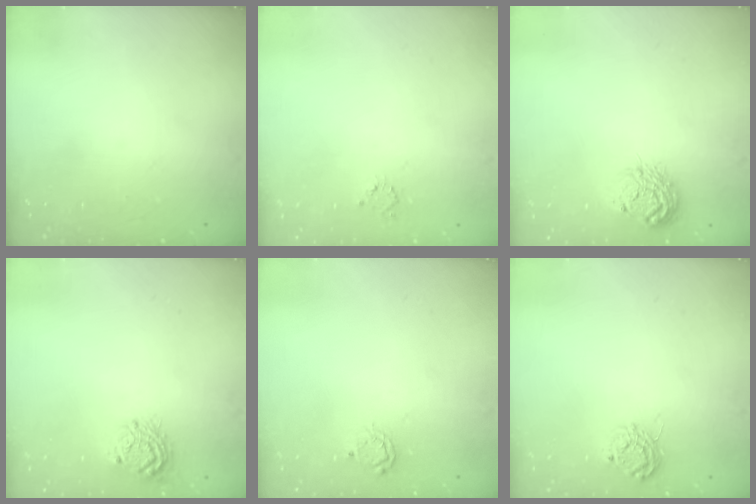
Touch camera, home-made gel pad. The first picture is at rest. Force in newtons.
{"total": 2.6, "press": 2.6, "slide": 0.4}
{"total": 11.0, "press": 11.0, "slide": 0.7}
{"total": 9.9, "press": 9.9, "slide": 0.7}
{"total": 5.7, "press": 5.7, "slide": 0.3}
{"total": 7.5, "press": 7.5, "slide": 0.4}